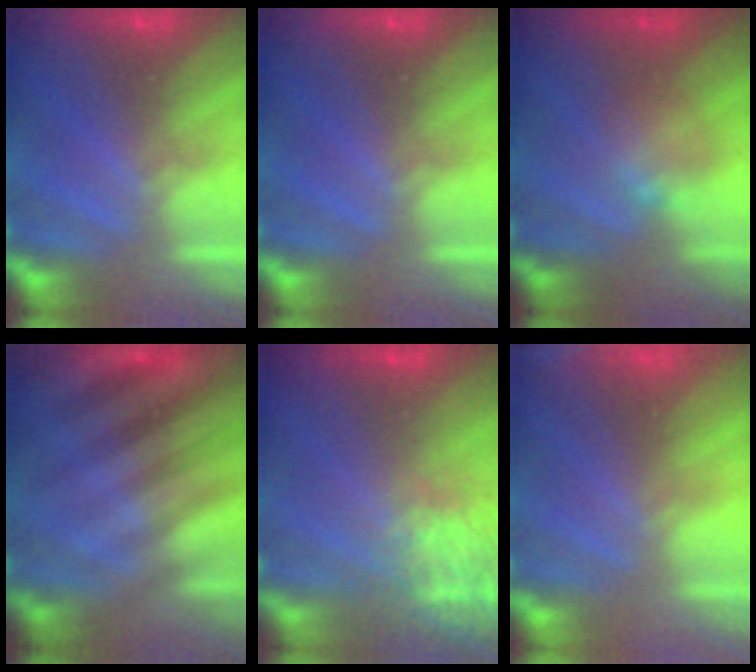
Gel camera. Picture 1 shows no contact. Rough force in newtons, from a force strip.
{"total": 0.0}
{"total": 2.2}
{"total": 2.8}
{"total": 10.5}
{"total": 2.4}